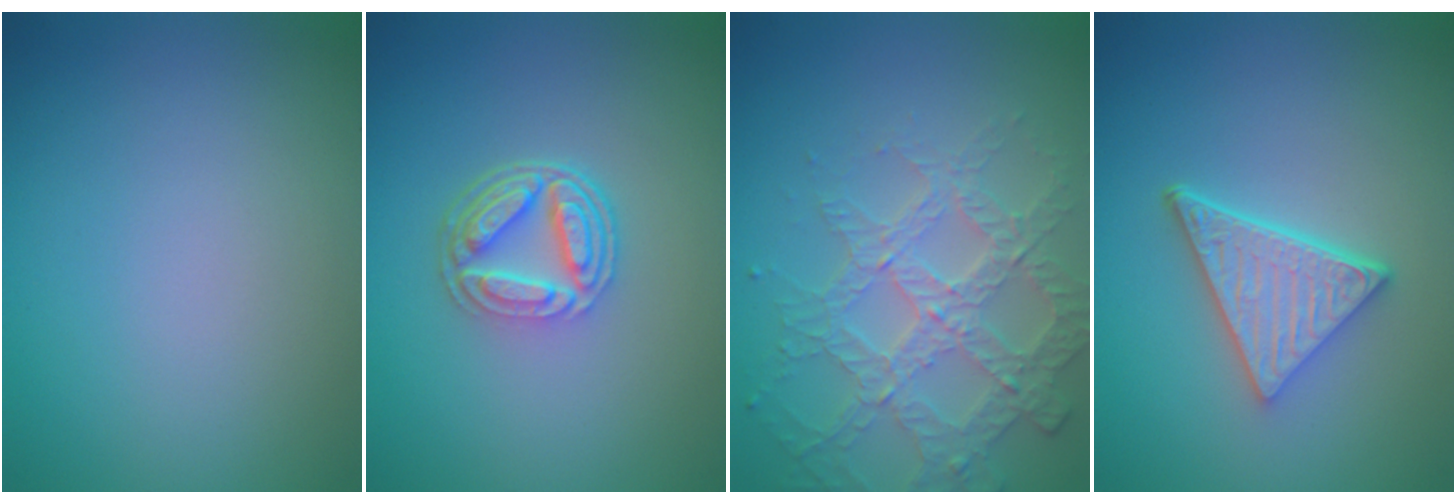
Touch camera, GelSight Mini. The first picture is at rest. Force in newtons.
{"total": 4.9, "press": 3.5, "slide": 3.4}
{"total": 4.0, "press": 4.0, "slide": 0.3}
{"total": 5.1, "press": 3.8, "slide": 3.5}